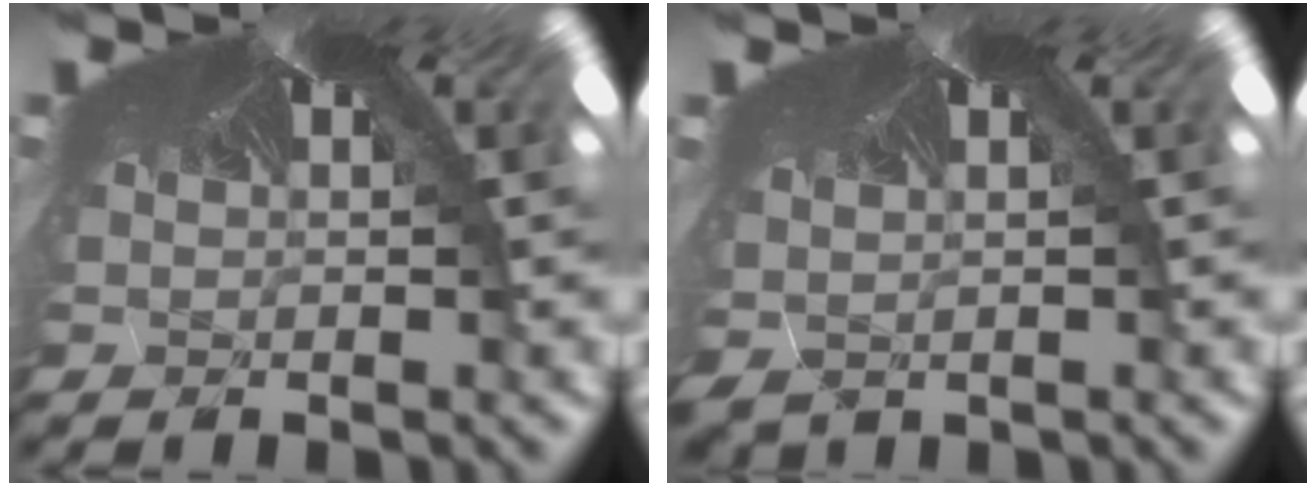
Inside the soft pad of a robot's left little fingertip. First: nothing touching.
{"total": 1.3, "force": [-1.0, 0.6, -0.4], "torque": [-0.012, -0.022, 0.005]}